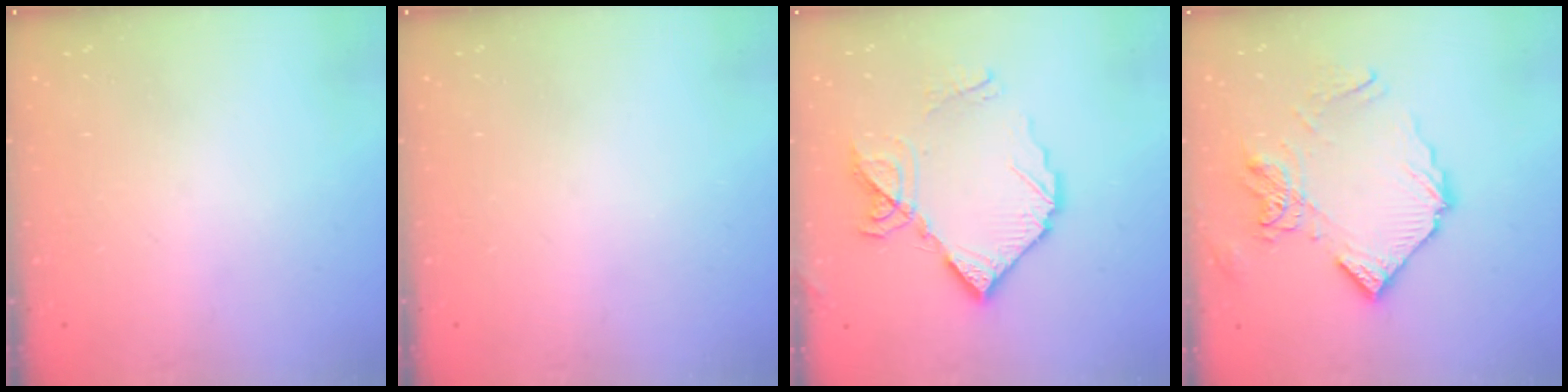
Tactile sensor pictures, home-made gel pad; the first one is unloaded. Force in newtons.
{"total": 0.0}
{"total": 13.1, "press": 13.0, "slide": 1.4}
{"total": 13.4, "press": 13.3, "slide": 1.5}